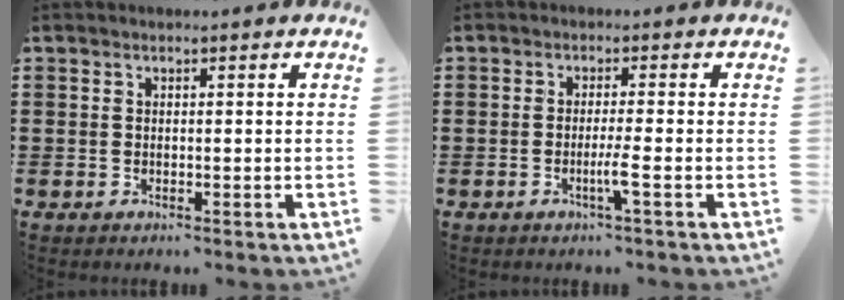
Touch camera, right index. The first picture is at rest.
{"total": 3.0, "force": [-1.1, -0.4, 2.7], "torque": [-0.053, -0.010, -0.025]}